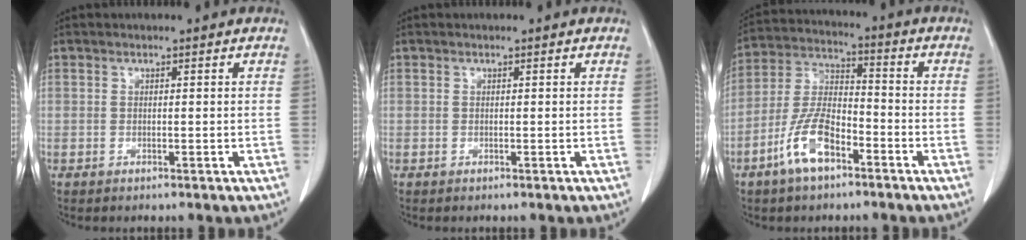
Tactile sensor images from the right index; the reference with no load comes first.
{"total": 0.0}
{"total": 9.9, "force": [-5.4, 3.7, 7.4], "torque": [-0.166, 0.006, -0.105]}